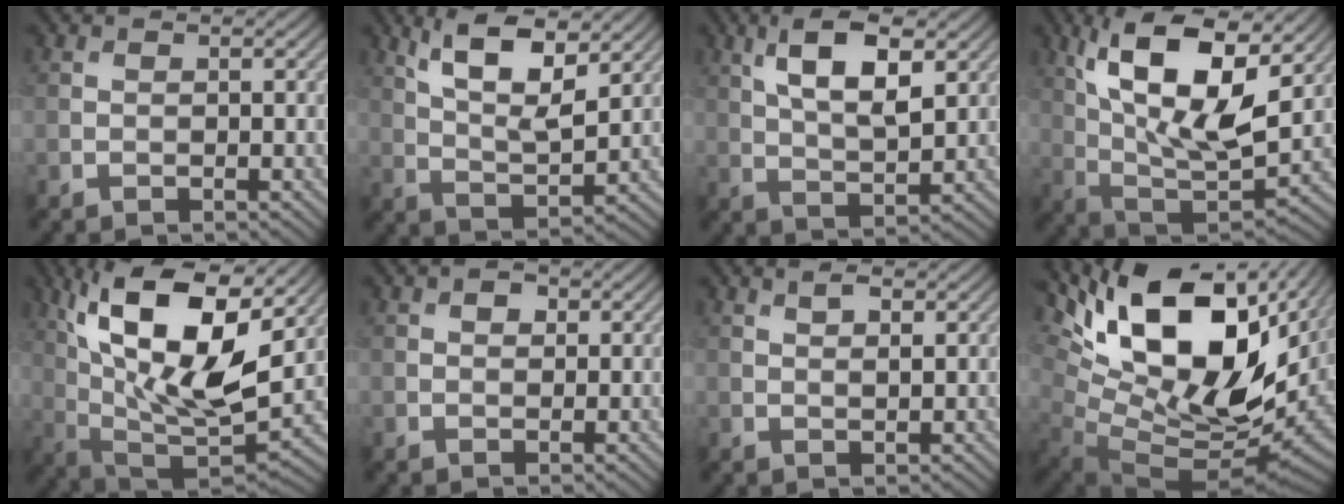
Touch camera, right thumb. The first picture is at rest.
{"total": 9.9, "force": [5.7, 3.4, 7.4], "torque": [-0.143, -0.001, 0.104]}
{"total": 8.8, "force": [3.8, 3.2, 7.2], "torque": [-0.140, 0.007, 0.071]}
{"total": 16.9, "force": [7.1, 6.7, 13.8], "torque": [-0.252, 0.013, 0.115]}
{"total": 18.6, "force": [7.6, 7.1, 15.4], "torque": [-0.288, 0.017, 0.126]}
{"total": 1.4, "force": [0.6, 1.0, 0.8], "torque": [-0.012, 0.001, 0.008]}
{"total": 2.2, "force": [1.2, 0.7, 1.6], "torque": [-0.029, -0.003, 0.025]}
{"total": 18.1, "force": [5.9, 9.0, 14.6], "torque": [-0.284, -0.007, 0.110]}